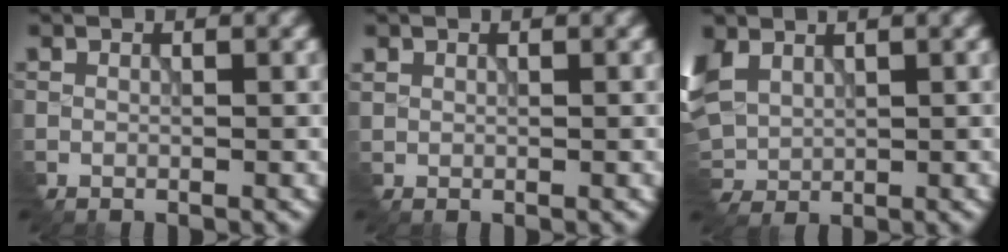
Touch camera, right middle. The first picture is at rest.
{"total": 0.8, "force": [0.6, 0.4, -0.1], "torque": [0.000, -0.002, 0.018]}
{"total": 5.6, "force": [2.4, 3.7, 3.4], "torque": [-0.122, 0.014, 0.051]}